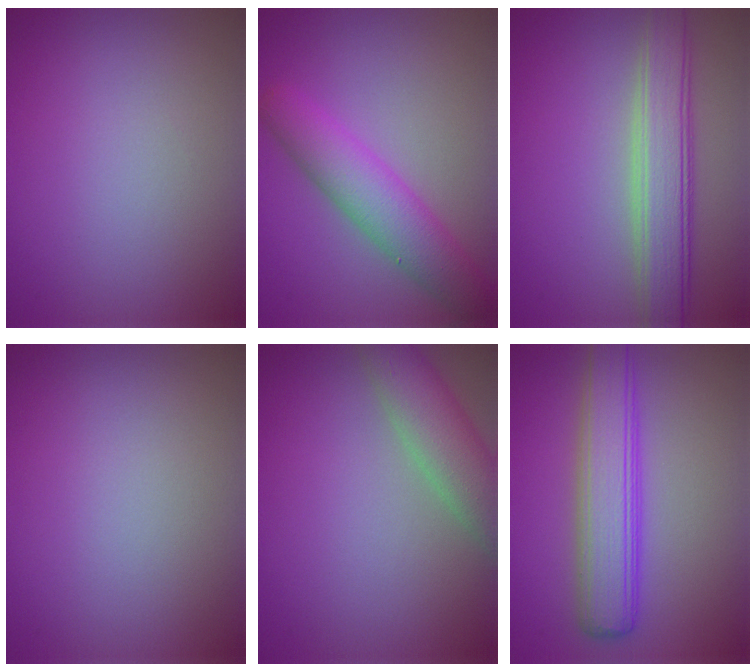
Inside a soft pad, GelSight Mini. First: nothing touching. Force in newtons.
{"total": 5.1, "press": 5.1, "slide": 0.3}
{"total": 5.0, "press": 5.0, "slide": 0.1}
{"total": 0.0}
{"total": 5.1, "press": 5.0, "slide": 0.4}
{"total": 5.6, "press": 5.6, "slide": 0.1}